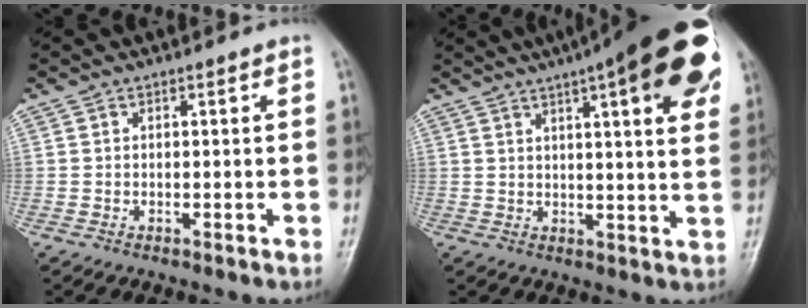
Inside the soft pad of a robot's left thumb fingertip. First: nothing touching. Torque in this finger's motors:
{"motor_torque": [2.60, 2.39, 1.76, -1.01, 0.14]}